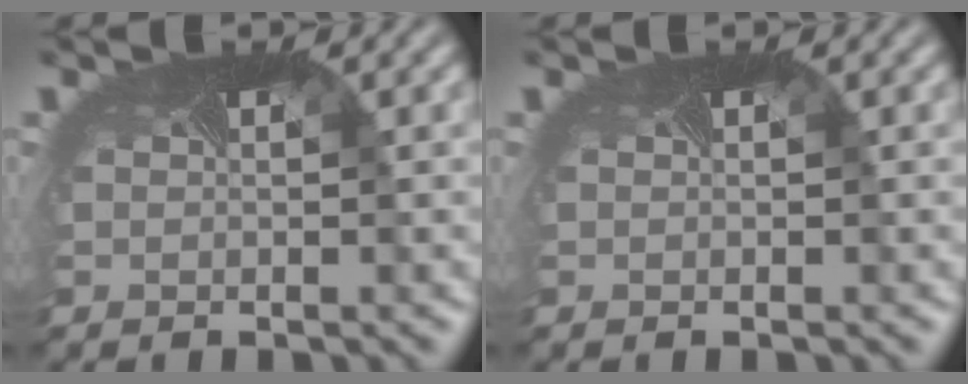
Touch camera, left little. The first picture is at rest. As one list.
[{"total": 0.0}]